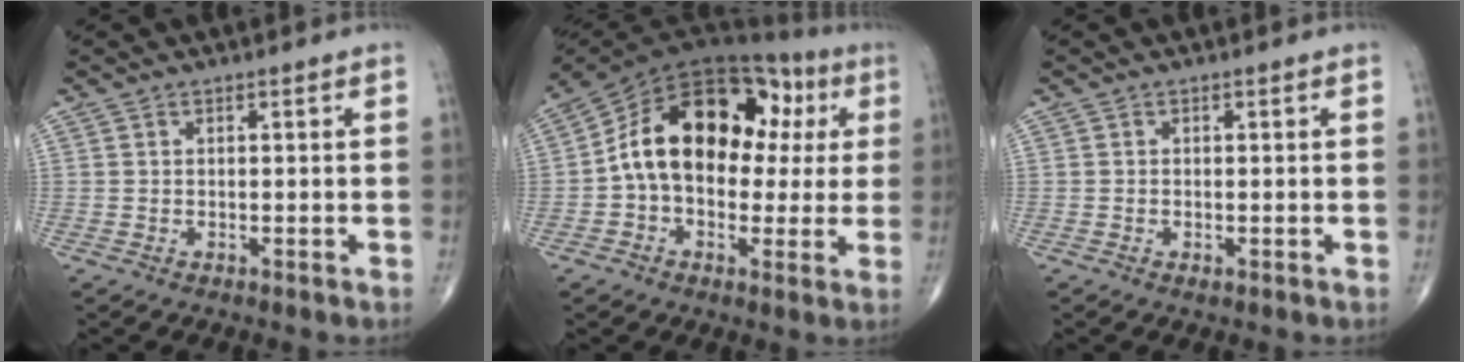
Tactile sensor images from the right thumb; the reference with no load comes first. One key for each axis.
{"total": 20.4, "fx": 2.7, "fy": 13.5, "fz": 15.0, "tx": -0.210, "ty": 0.046, "tz": 0.034}
{"total": 0.8, "fx": -0.2, "fy": 0.4, "fz": 0.7, "tx": -0.014, "ty": -0.004, "tz": -0.003}